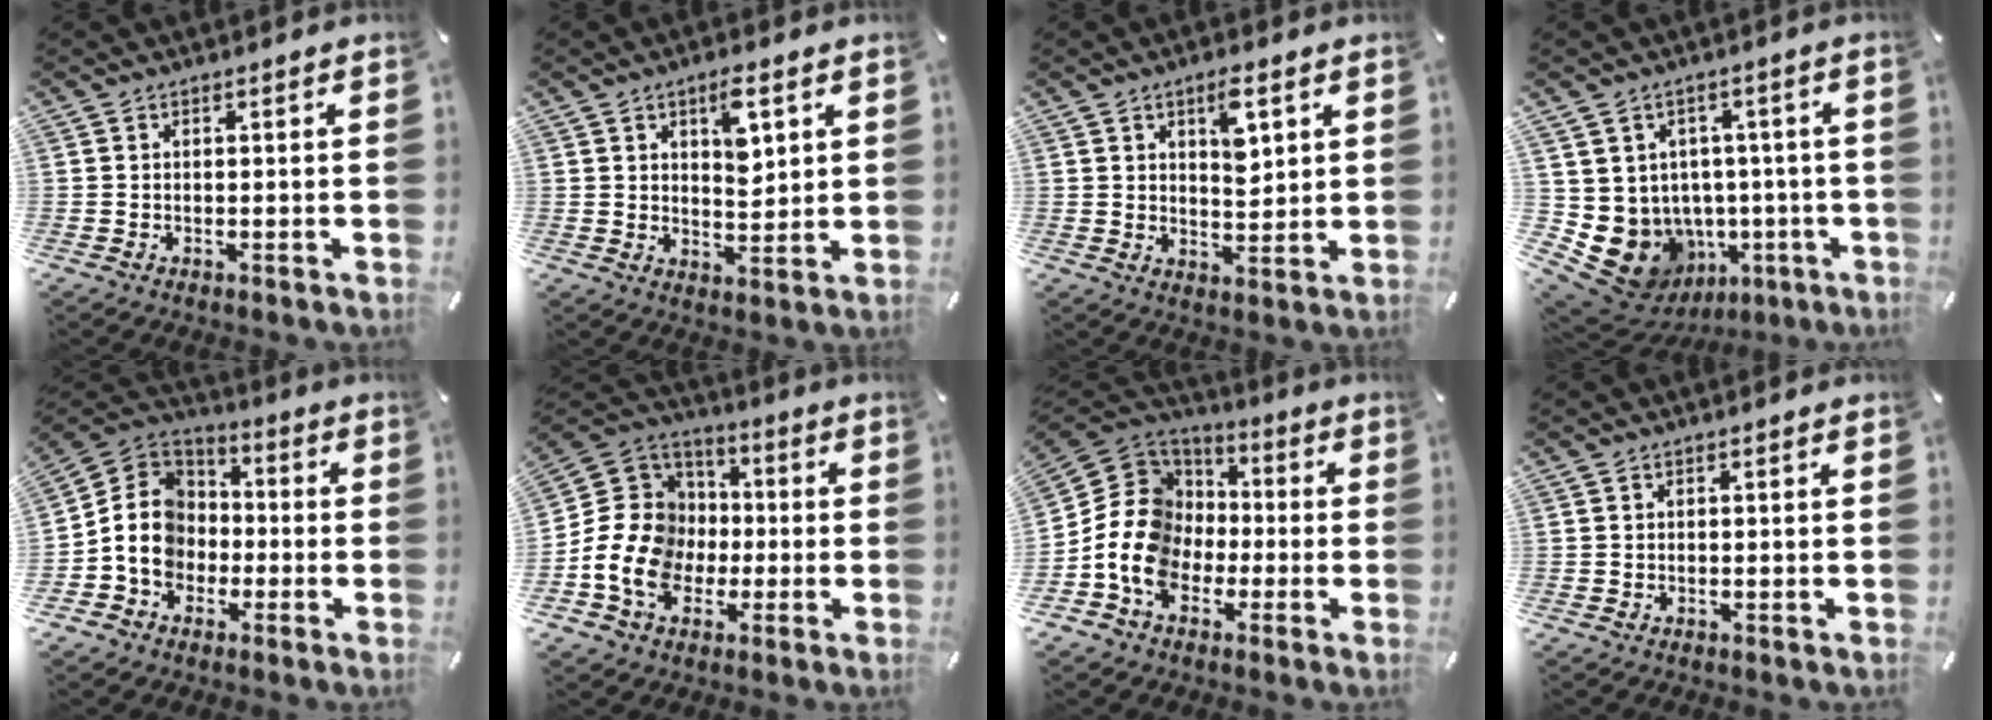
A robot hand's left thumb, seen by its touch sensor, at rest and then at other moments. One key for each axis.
{"total": 7.2, "fx": 3.5, "fy": 3.8, "fz": 5.0, "tx": -0.061, "ty": -0.017, "tz": 0.053}
{"total": 7.0, "fx": 3.4, "fy": 3.6, "fz": 5.0, "tx": -0.061, "ty": -0.018, "tz": 0.050}
{"total": 10.7, "fx": -2.9, "fy": 9.5, "fz": 4.0, "tx": -0.088, "ty": -0.011, "tz": -0.038}
{"total": 11.5, "fx": -3.2, "fy": 10.3, "fz": 4.1, "tx": -0.115, "ty": 0.019, "tz": -0.061}
{"total": 16.2, "fx": -4.3, "fy": 14.1, "fz": 6.8, "tx": -0.151, "ty": 0.026, "tz": -0.078}
{"total": 14.4, "fx": -3.9, "fy": 12.5, "fz": 5.9, "tx": -0.143, "ty": 0.018, "tz": -0.073}
{"total": 0.0}